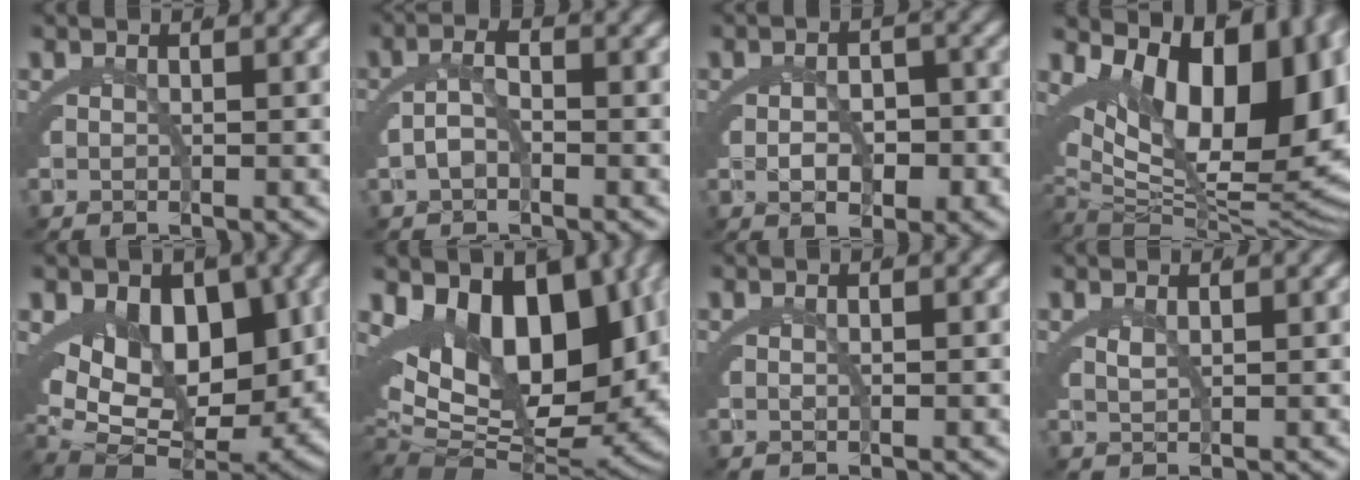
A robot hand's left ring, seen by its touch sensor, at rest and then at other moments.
{"total": 2.5, "force": [-0.4, 1.2, 2.2], "torque": [-0.036, 0.013, -0.014]}
{"total": 2.7, "force": [-1.1, 1.4, 2.1], "torque": [-0.021, -0.006, -0.015]}
{"total": 21.4, "force": [2.7, 12.3, 17.3], "torque": [-0.238, -0.011, 0.059]}
{"total": 15.0, "force": [-1.1, 10.4, 10.8], "torque": [-0.198, -0.055, 0.008]}
{"total": 19.6, "force": [0.2, 13.3, 14.4], "torque": [-0.270, -0.061, 0.030]}
{"total": 0.5, "force": [-0.2, 0.0, 0.5], "torque": [-0.013, 0.002, -0.004]}
{"total": 1.0, "force": [0.8, -0.6, 0.4], "torque": [-0.010, -0.007, 0.023]}